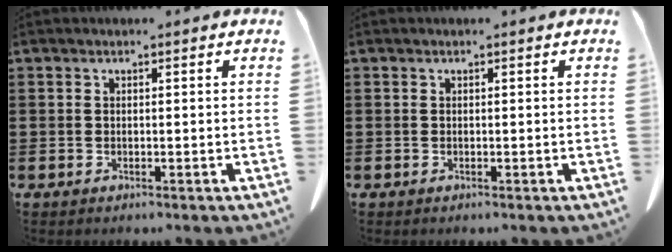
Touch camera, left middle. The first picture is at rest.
{"total": 0.0}